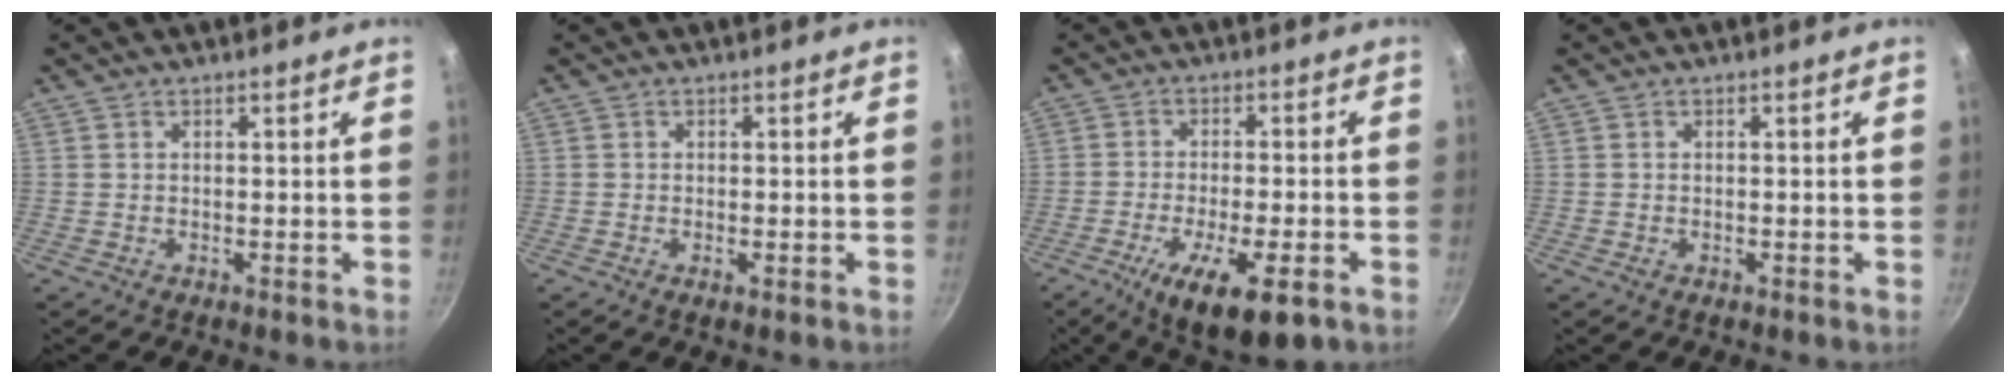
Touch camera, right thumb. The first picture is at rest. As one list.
[{"total": 1.3, "force": [-0.4, 0.4, 1.1], "torque": [-0.019, -0.002, -0.007]}, {"total": 13.9, "force": [-6.5, 4.3, 11.4], "torque": [-0.186, 0.001, -0.101]}, {"total": 0.0}]